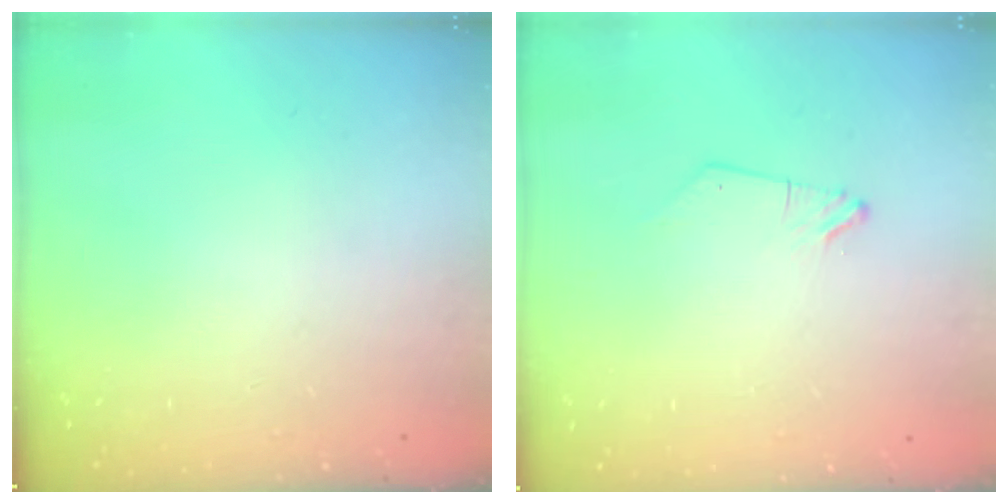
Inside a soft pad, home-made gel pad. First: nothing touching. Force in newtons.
{"total": 0.0}